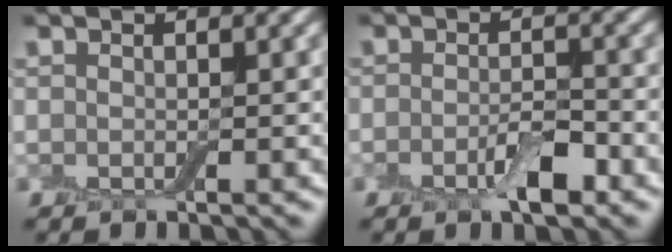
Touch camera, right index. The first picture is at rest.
{"total": 2.9, "force": [-1.4, 1.1, 2.3], "torque": [-0.042, 0.000, -0.028]}